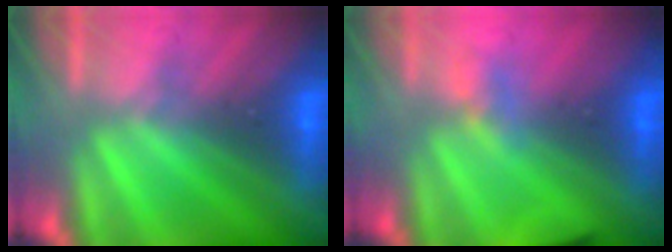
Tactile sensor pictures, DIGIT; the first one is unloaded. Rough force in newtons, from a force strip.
{"total": 3.5}